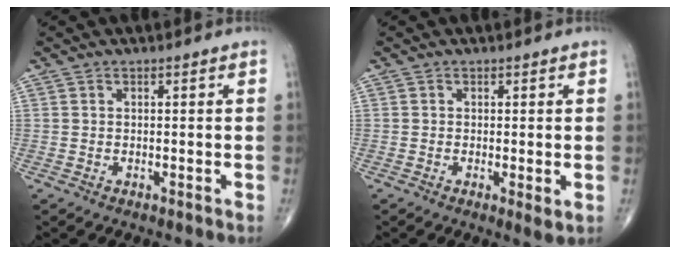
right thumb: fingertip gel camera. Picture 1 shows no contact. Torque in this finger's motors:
{"motor_torque": [-0.31, 0.09, -0.38, -0.10, 0.00]}